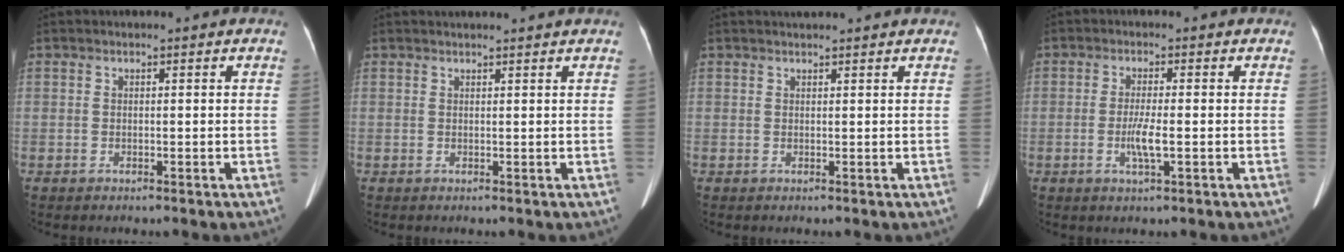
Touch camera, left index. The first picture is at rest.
{"total": 4.5, "force": [4.3, -0.4, 1.4], "torque": [-0.014, 0.023, 0.049]}
{"total": 3.7, "force": [3.5, 0.1, 1.2], "torque": [-0.016, 0.027, 0.044]}
{"total": 3.5, "force": [-0.8, 0.2, 3.4], "torque": [-0.070, -0.006, -0.015]}